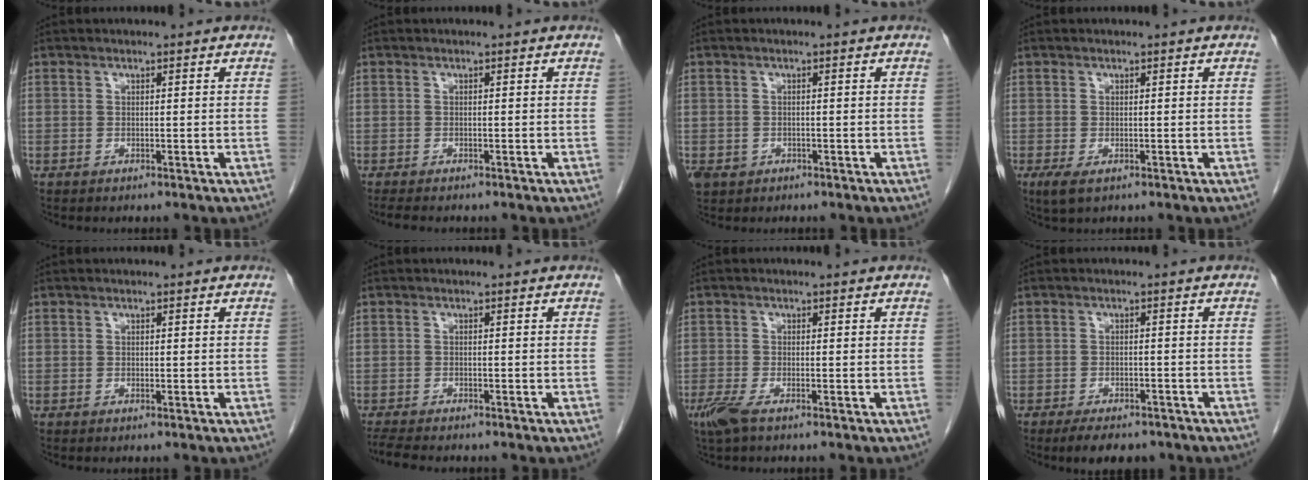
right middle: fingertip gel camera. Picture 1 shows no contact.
{"total": 2.3, "force": [-2.0, 0.4, 1.2], "torque": [-0.023, -0.008, -0.028]}
{"total": 2.9, "force": [-1.4, 2.4, 0.9], "torque": [-0.016, 0.000, -0.017]}
{"total": 2.0, "force": [-0.9, 0.8, 1.6], "torque": [-0.034, -0.007, -0.009]}
{"total": 0.0}
{"total": 3.5, "force": [-3.2, 0.3, 1.5], "torque": [-0.032, -0.014, -0.054]}
{"total": 3.1, "force": [-1.9, 0.7, 2.3], "torque": [-0.056, -0.009, -0.039]}
{"total": 6.0, "force": [-4.6, 2.4, 2.9], "torque": [-0.039, -0.004, -0.063]}